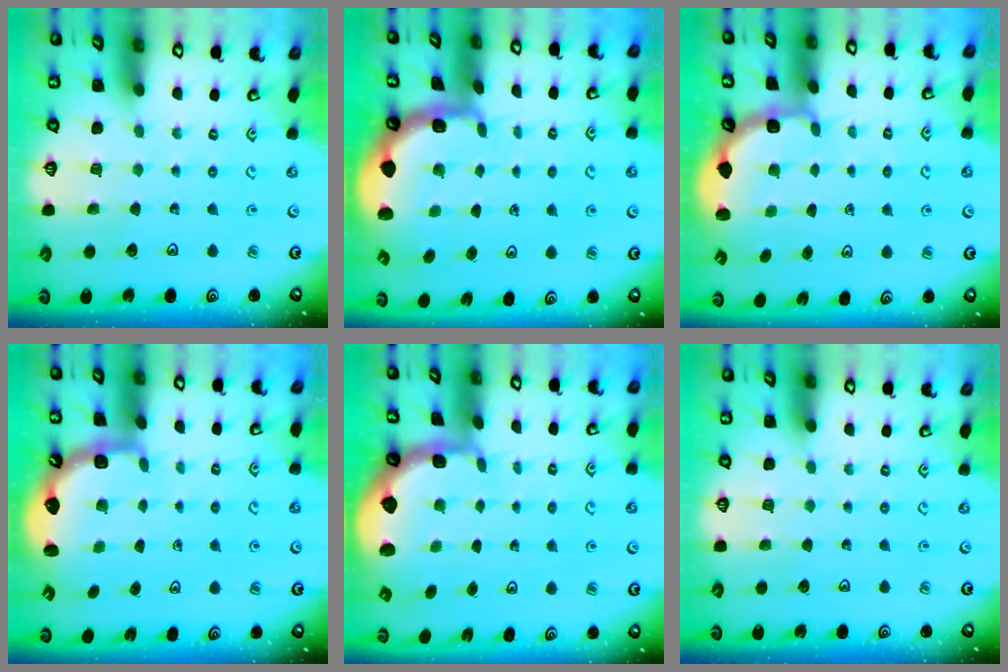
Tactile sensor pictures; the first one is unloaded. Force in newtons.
{"total": 2.3, "press": 2.2, "slide": 0.7}
{"total": 2.7, "press": 2.3, "slide": 1.4}
{"total": 2.6, "press": 2.3, "slide": 1.3}
{"total": 2.4, "press": 1.7, "slide": 1.7}
{"total": 0.0}